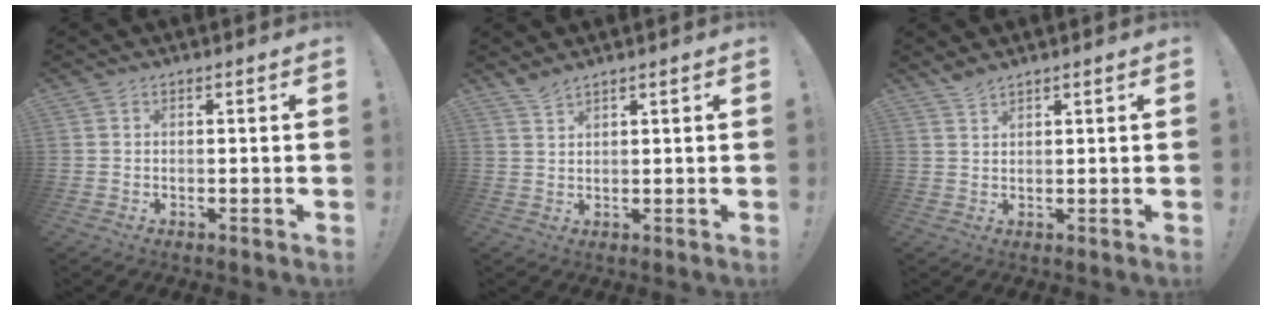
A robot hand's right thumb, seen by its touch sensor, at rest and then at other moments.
{"total": 3.0, "force": [2.7, 0.3, 1.3], "torque": [-0.020, -0.016, 0.048]}
{"total": 2.6, "force": [2.3, 0.5, 1.1], "torque": [-0.025, -0.009, 0.042]}